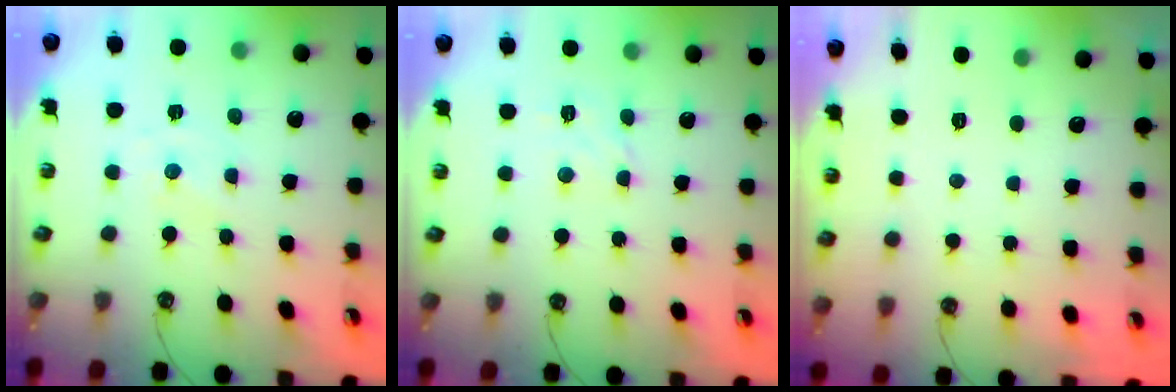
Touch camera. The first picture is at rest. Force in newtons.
{"total": 2.4, "press": 2.4, "slide": 0.3}
{"total": 0.0}